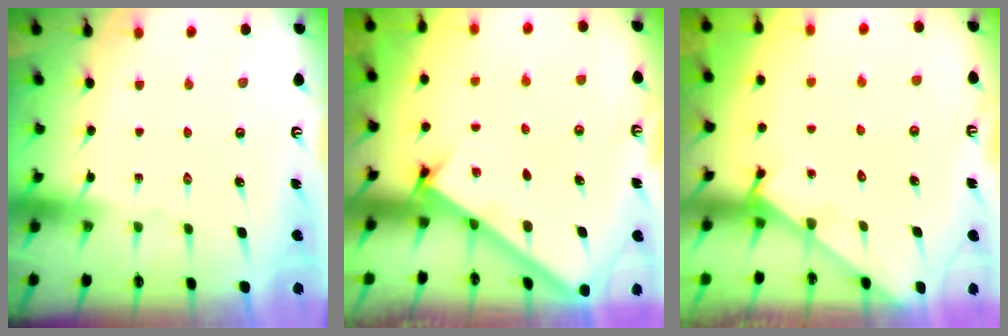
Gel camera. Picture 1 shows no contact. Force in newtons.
{"total": 2.7, "press": 2.7, "slide": 0.3}
{"total": 1.2, "press": 1.2, "slide": 0.1}